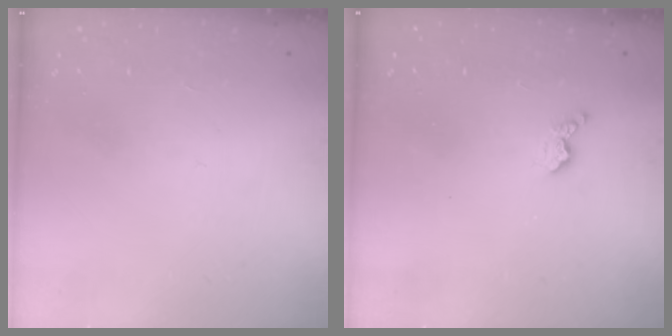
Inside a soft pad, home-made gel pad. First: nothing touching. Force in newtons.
{"total": 3.0, "press": 3.0, "slide": 0.5}